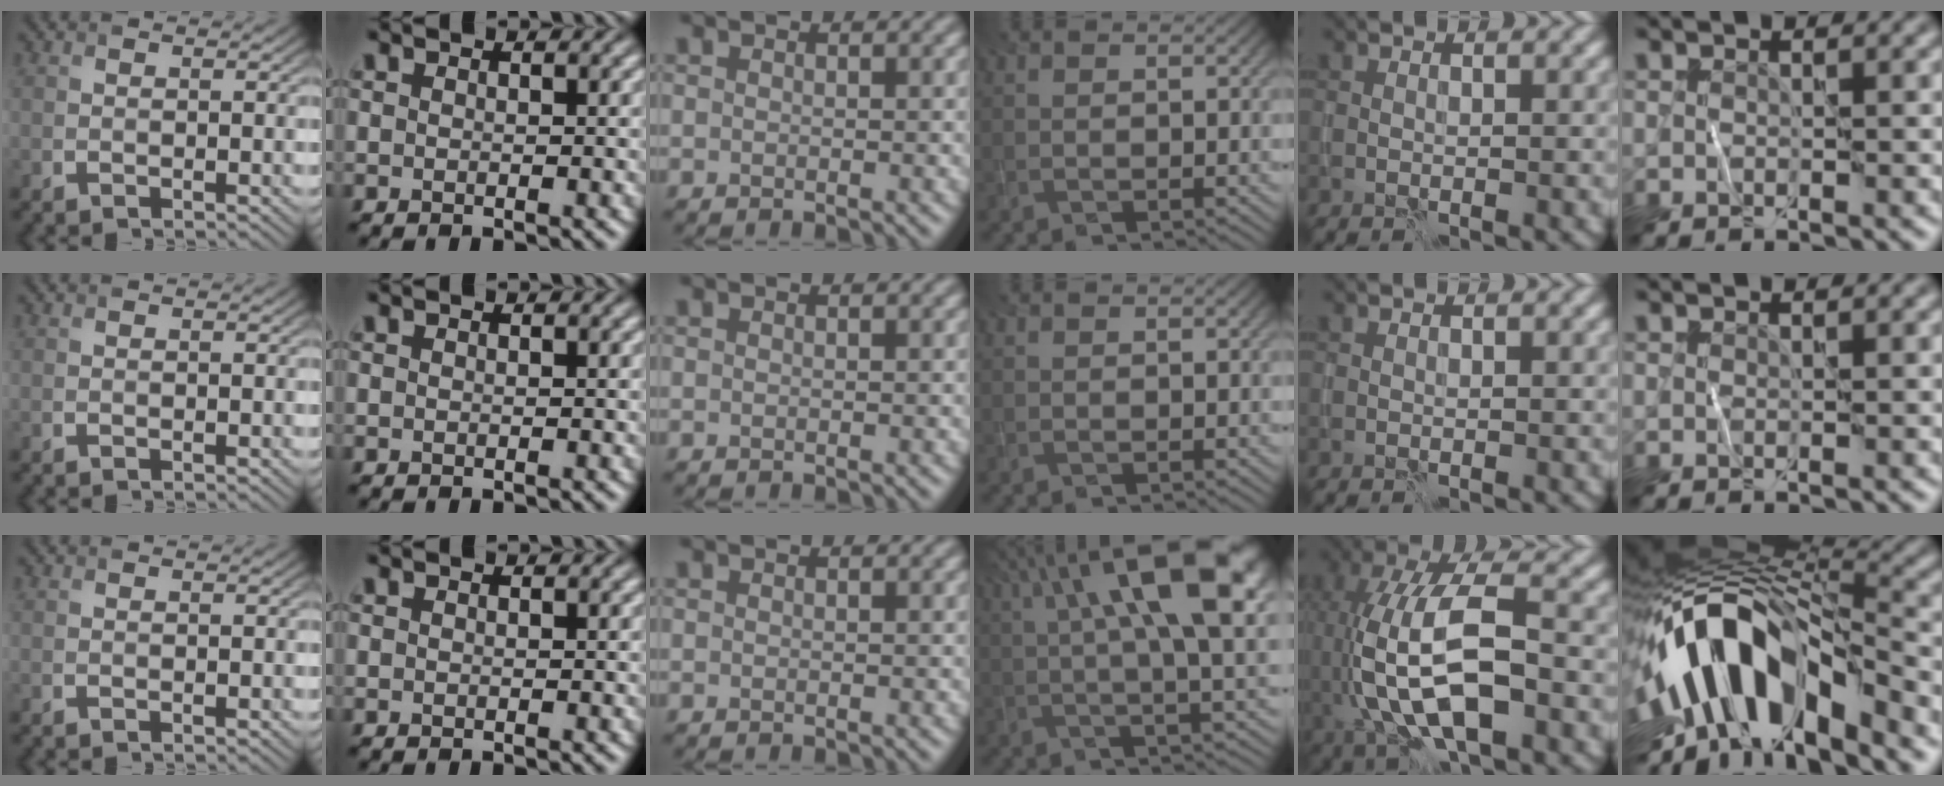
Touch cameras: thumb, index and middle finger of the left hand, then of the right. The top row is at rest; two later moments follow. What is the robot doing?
{"motion": "wipe", "object": "whiteboard"}